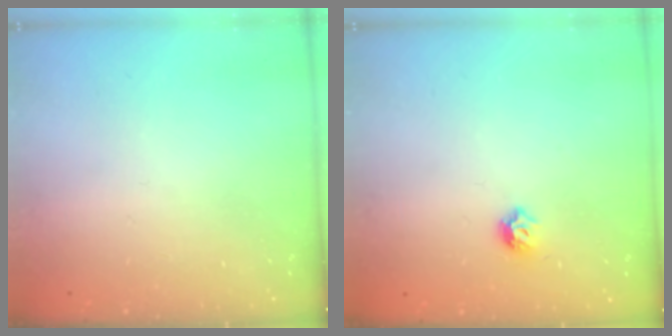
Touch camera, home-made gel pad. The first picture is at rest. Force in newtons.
{"total": 6.0, "press": 5.9, "slide": 1.0}